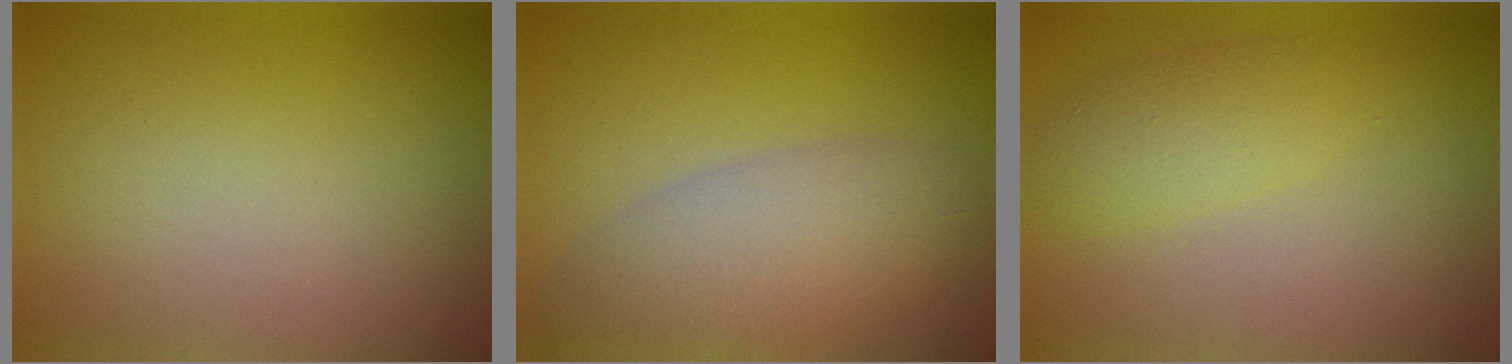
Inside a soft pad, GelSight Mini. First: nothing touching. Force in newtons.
{"total": 6.1, "press": 6.1, "slide": 0.5}
{"total": 2.8, "press": 2.8, "slide": 0.1}